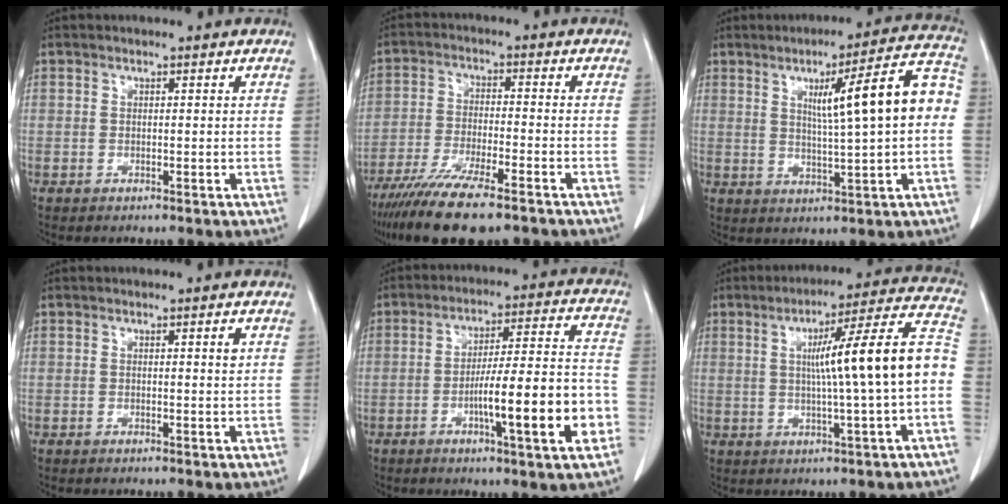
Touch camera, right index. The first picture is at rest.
{"total": 14.2, "force": [-10.7, 2.1, 9.0], "torque": [-0.168, -0.036, -0.180]}
{"total": 12.9, "force": [1.6, 0.5, 12.8], "torque": [-0.179, 0.025, 0.023]}
{"total": 0.9, "force": [0.3, 0.0, 0.9], "torque": [-0.014, 0.001, 0.003]}
{"total": 16.0, "force": [-5.1, 1.0, 15.1], "torque": [-0.235, 0.007, -0.077]}
{"total": 14.6, "force": [-0.2, -0.6, 14.6], "torque": [-0.206, 0.024, -0.005]}